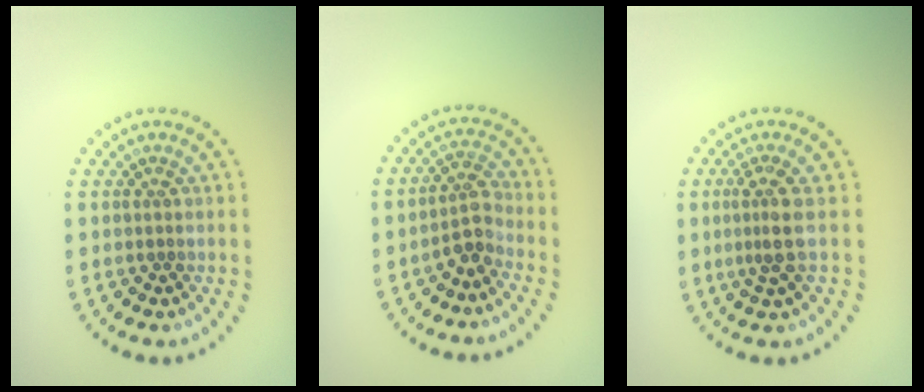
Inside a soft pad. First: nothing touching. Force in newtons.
{"total": 2.5, "press": 2.1, "slide": 1.4}
{"total": 2.6, "press": 1.8, "slide": 1.9}